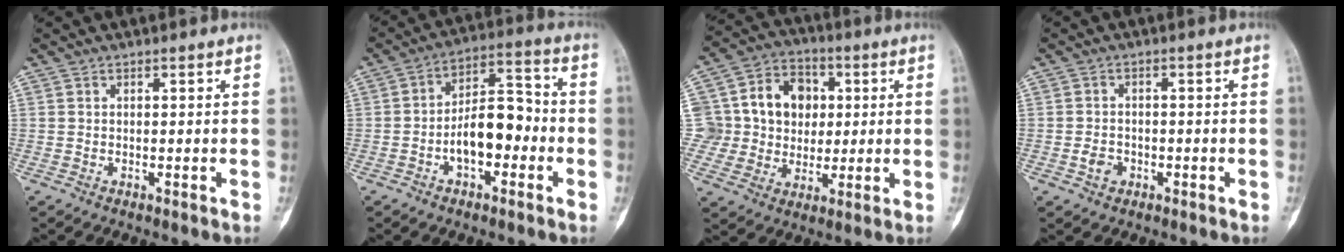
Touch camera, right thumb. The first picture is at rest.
{"total": 11.1, "force": [-3.0, 6.1, 8.8], "torque": [-0.122, 0.046, -0.058]}
{"total": 15.2, "force": [2.3, 13.6, 6.3], "torque": [-0.063, 0.028, 0.047]}
{"total": 2.8, "force": [-1.1, 2.2, 1.2], "torque": [-0.012, 0.010, -0.018]}